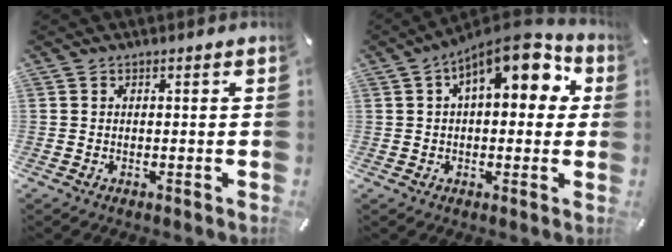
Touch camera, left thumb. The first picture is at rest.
{"total": 13.6, "force": [5.9, 6.4, 10.4], "torque": [-0.138, -0.025, 0.098]}